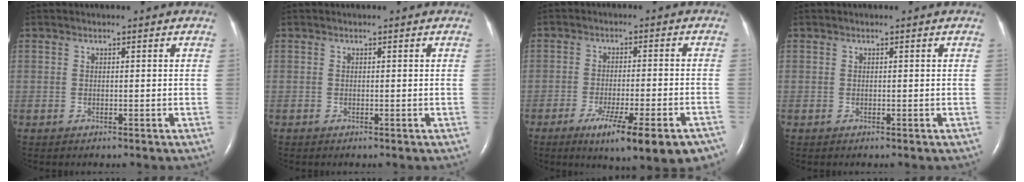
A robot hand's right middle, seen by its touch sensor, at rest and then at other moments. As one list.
[{"total": 0.0}, {"total": 14.7, "force": [-9.9, 2.2, 10.6], "torque": [-0.103, -0.018, -0.141]}, {"total": 0.0}]